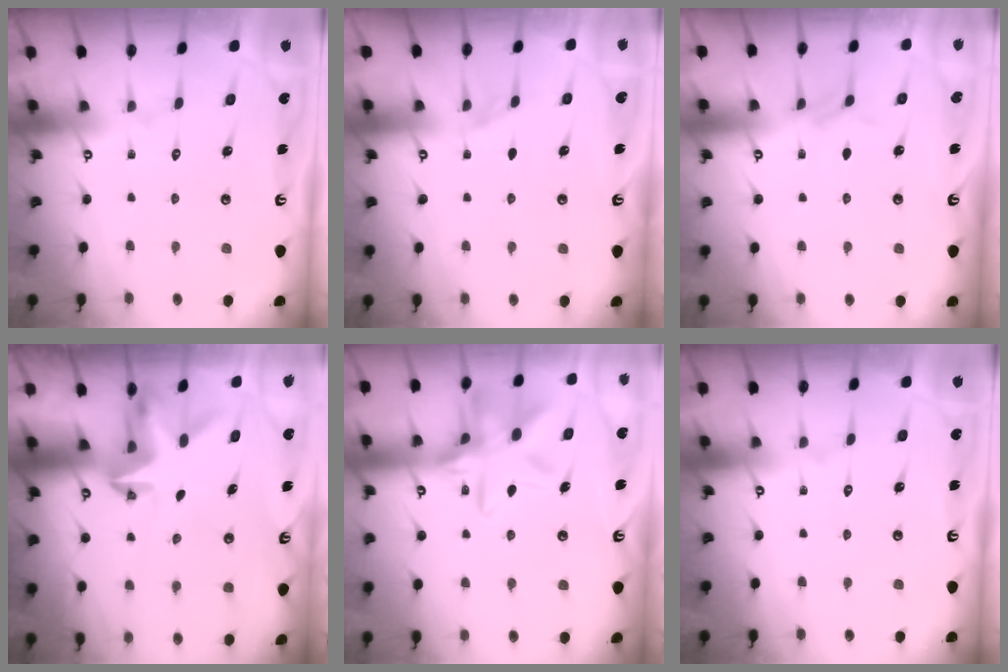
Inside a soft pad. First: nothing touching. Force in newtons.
{"total": 4.5, "press": 3.8, "slide": 2.4}
{"total": 4.1, "press": 4.1, "slide": 0.6}
{"total": 3.6, "press": 3.6, "slide": 0.3}
{"total": 13.9, "press": 13.9, "slide": 0.9}
{"total": 0.0}